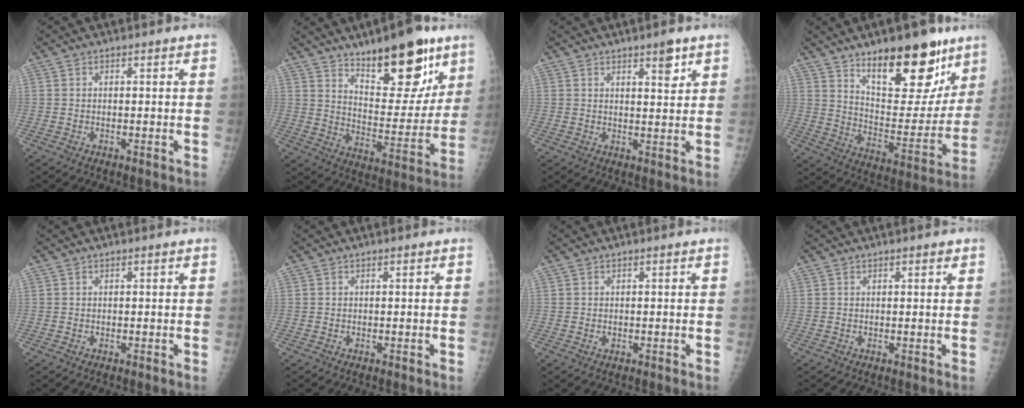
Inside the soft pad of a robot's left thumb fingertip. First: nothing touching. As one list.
[{"total": 18.8, "force": [12.0, 7.2, 12.6], "torque": [-0.131, -0.082, 0.191]}, {"total": 4.2, "force": [2.7, 1.3, 3.0], "torque": [-0.033, -0.017, 0.038]}, {"total": 21.6, "force": [13.6, 9.2, 14.1], "torque": [-0.142, -0.085, 0.214]}, {"total": 0.0}, {"total": 0.0}, {"total": 0.5, "force": [0.0, 0.4, 0.3], "torque": [-0.002, -0.001, 0.000]}, {"total": 0.9, "force": [0.6, 0.4, 0.6], "torque": [-0.004, -0.002, 0.007]}]